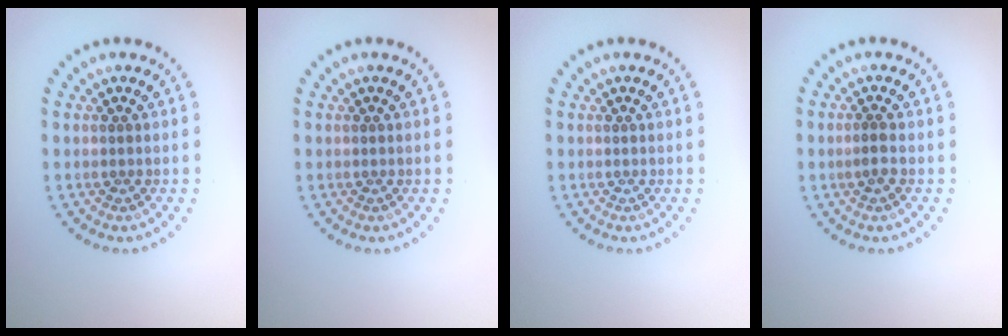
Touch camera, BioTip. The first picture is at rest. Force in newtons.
{"total": 0.0}
{"total": 0.0}
{"total": 1.1, "press": 1.1, "slide": 0.4}